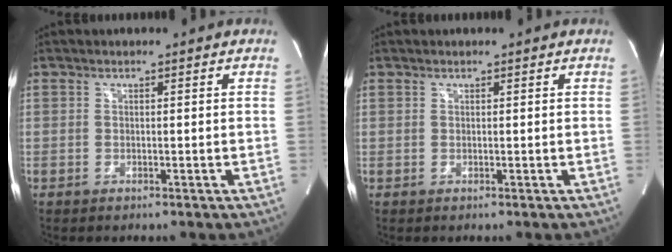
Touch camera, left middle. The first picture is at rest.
{"total": 0.0}